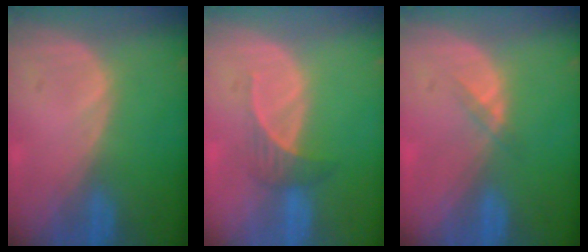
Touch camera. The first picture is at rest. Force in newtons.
{"total": 2.8, "press": 2.7, "slide": 0.9}
{"total": 1.4, "press": 1.1, "slide": 0.8}